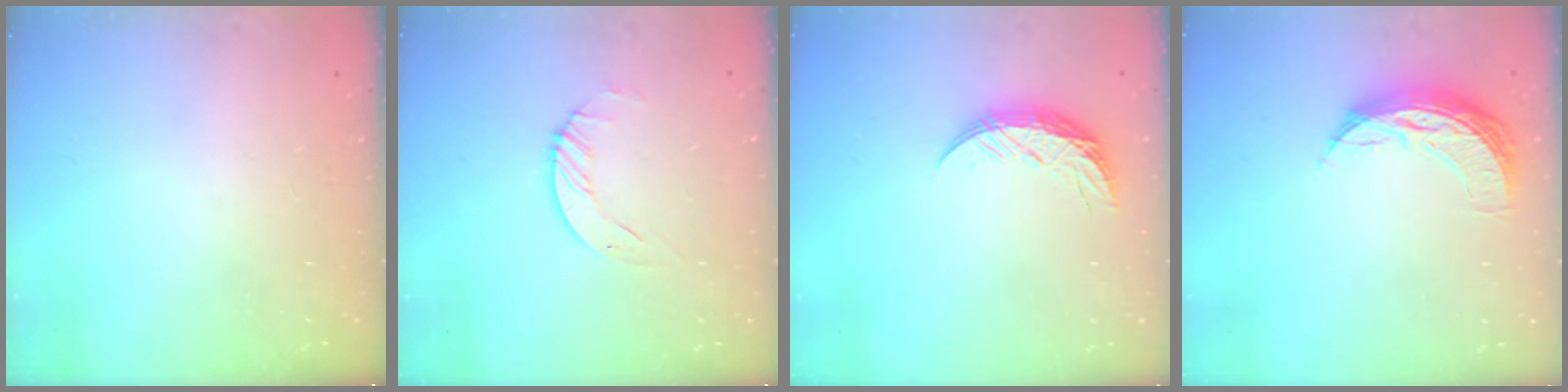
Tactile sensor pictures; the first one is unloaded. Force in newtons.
{"total": 2.3, "press": 2.3, "slide": 0.3}
{"total": 8.2, "press": 8.2, "slide": 0.8}
{"total": 8.6, "press": 8.5, "slide": 0.5}